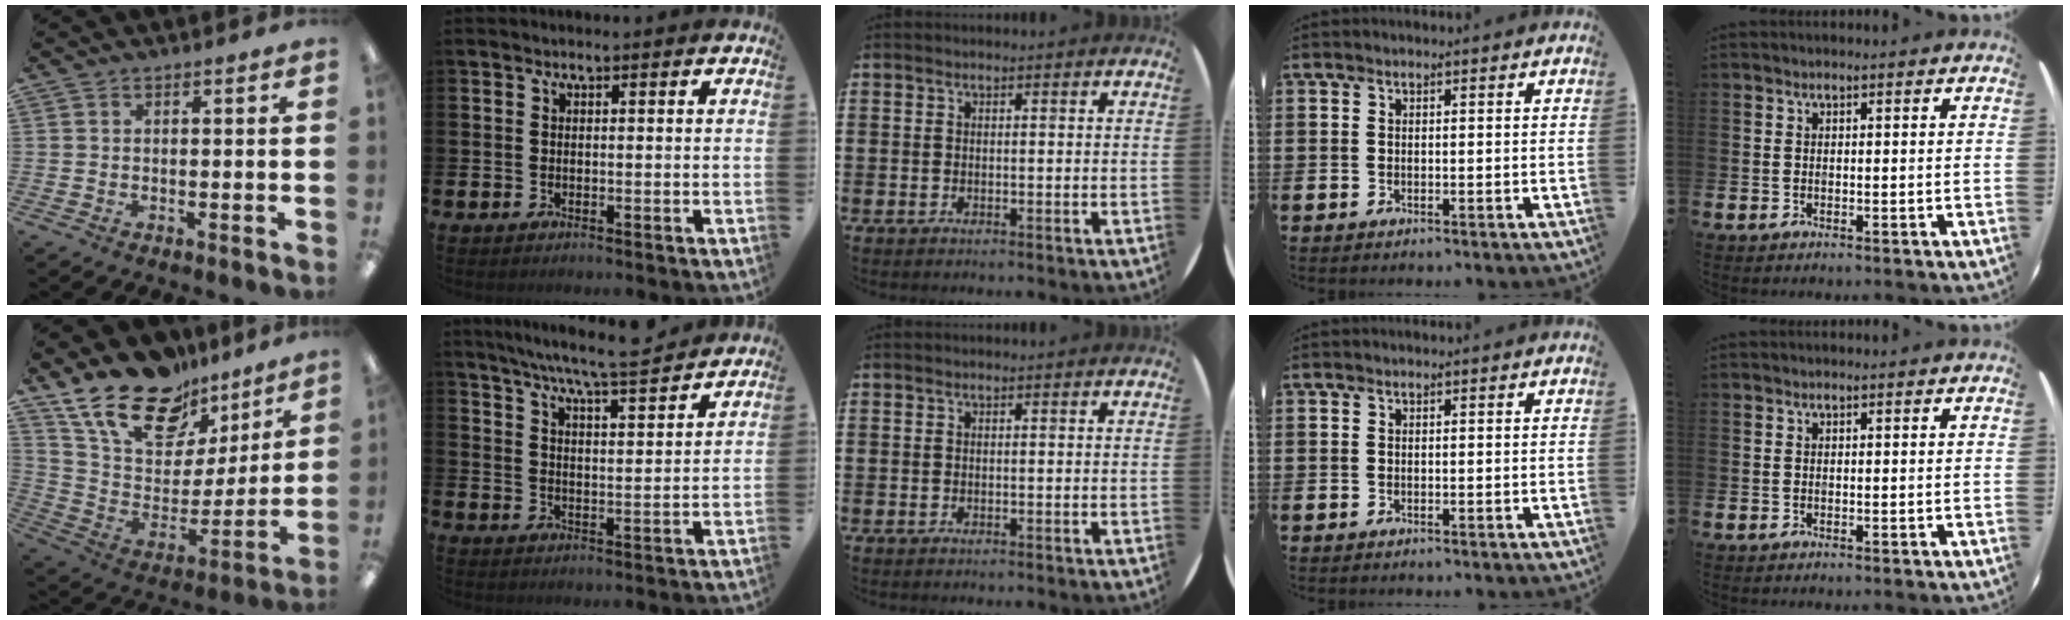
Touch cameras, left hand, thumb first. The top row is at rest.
{"thumb": {"total": 21.7, "force": [15.3, 11.5, 10.1], "torque": [-0.192, -0.092, 0.281]}, "index": {"total": 7.7, "force": [7.2, -0.3, 2.6], "torque": [-0.067, -0.045, 0.127]}}